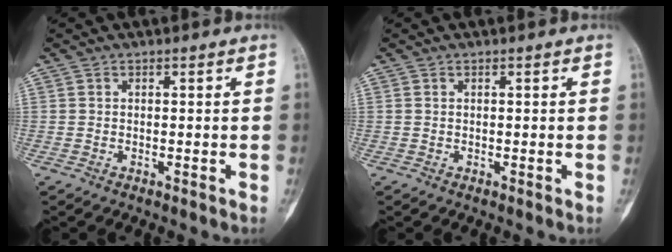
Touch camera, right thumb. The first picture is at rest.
{"total": 0.0}